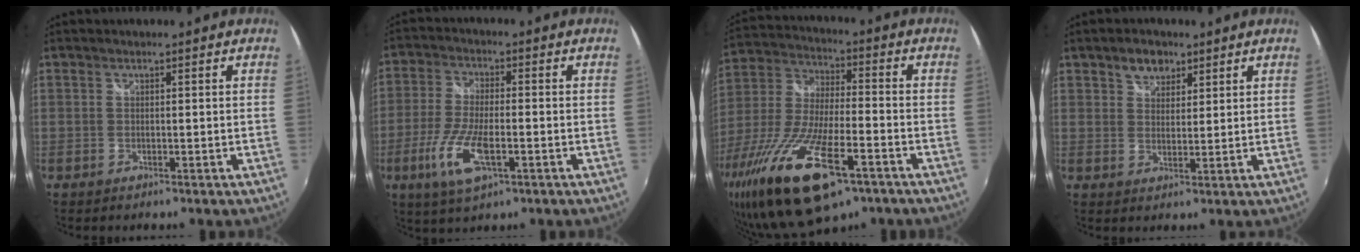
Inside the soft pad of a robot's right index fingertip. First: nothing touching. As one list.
[{"total": 10.3, "force": [-4.0, 3.3, 9.0], "torque": [-0.193, -0.014, -0.076]}, {"total": 24.0, "force": [-13.6, 7.9, 18.1], "torque": [-0.373, -0.063, -0.247]}, {"total": 4.6, "force": [2.9, 3.1, 1.8], "torque": [-0.020, 0.009, 0.051]}]